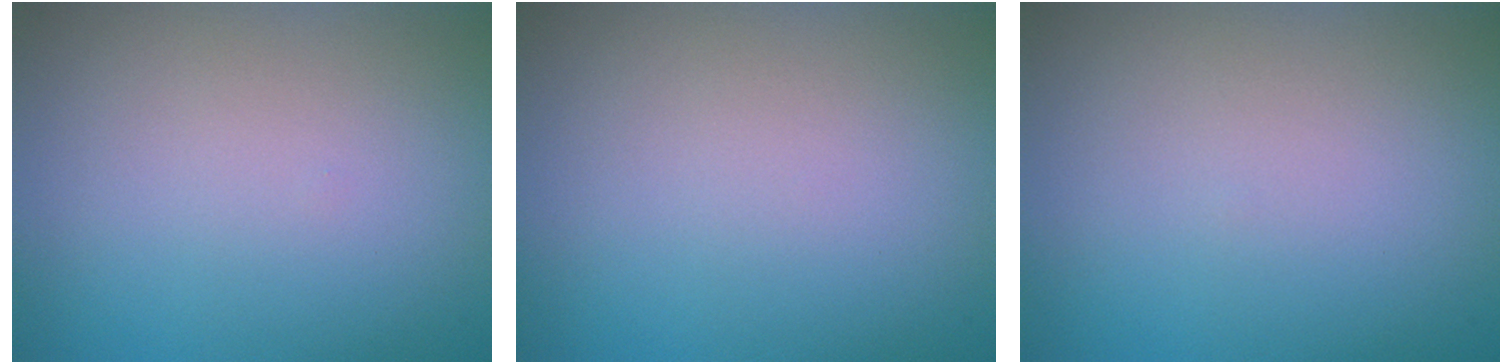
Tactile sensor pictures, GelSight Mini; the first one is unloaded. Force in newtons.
{"total": 0.0}
{"total": 0.0}